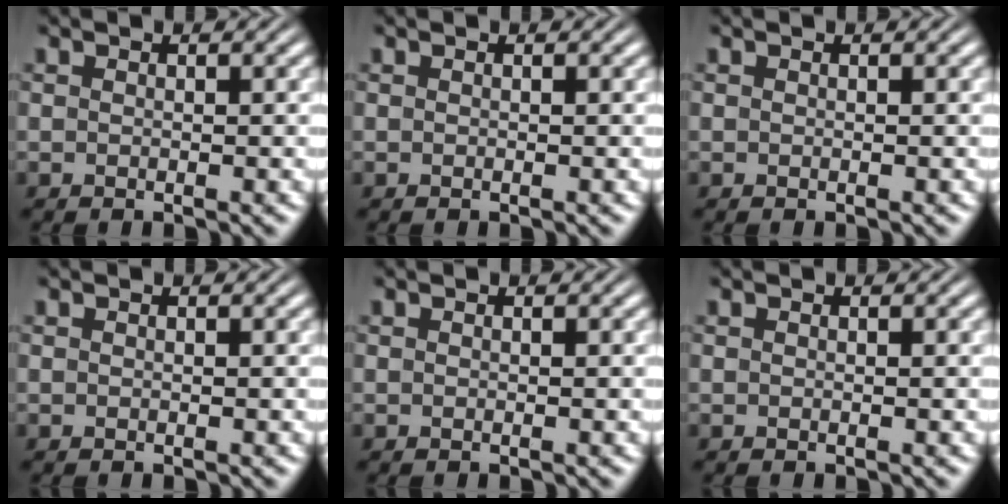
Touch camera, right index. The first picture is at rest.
{"total": 0.0}
{"total": 0.0}
{"total": 0.0}
{"total": 0.0}
{"total": 0.0}